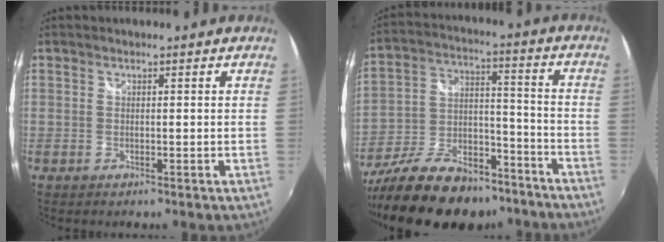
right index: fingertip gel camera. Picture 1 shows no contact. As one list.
[{"total": 23.4, "force": [-17.5, 10.7, 11.2], "torque": [-0.224, 0.013, -0.264]}]